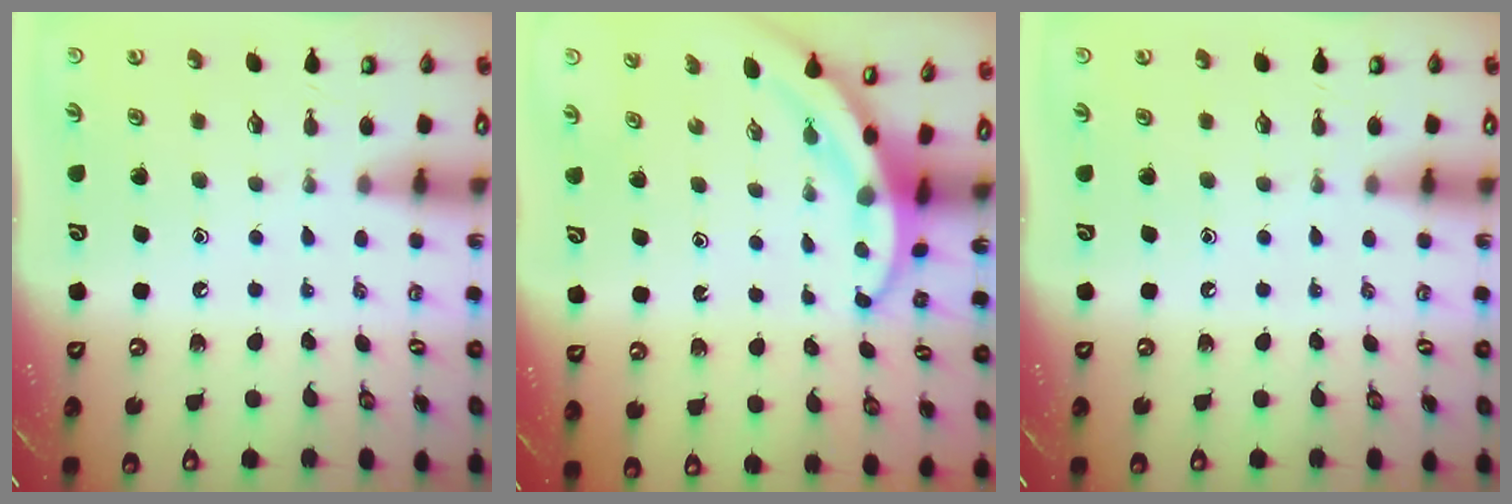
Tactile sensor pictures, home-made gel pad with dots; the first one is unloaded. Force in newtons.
{"total": 3.9, "press": 3.9, "slide": 0.5}
{"total": 0.0}